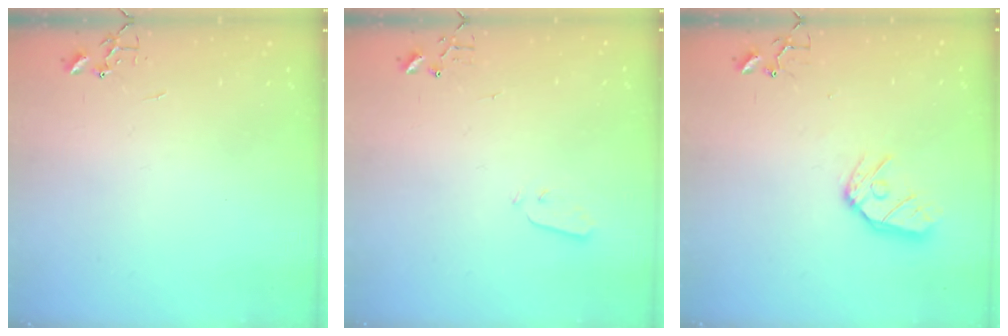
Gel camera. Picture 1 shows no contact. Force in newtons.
{"total": 3.0, "press": 2.9, "slide": 0.3}
{"total": 11.0, "press": 11.0, "slide": 1.3}